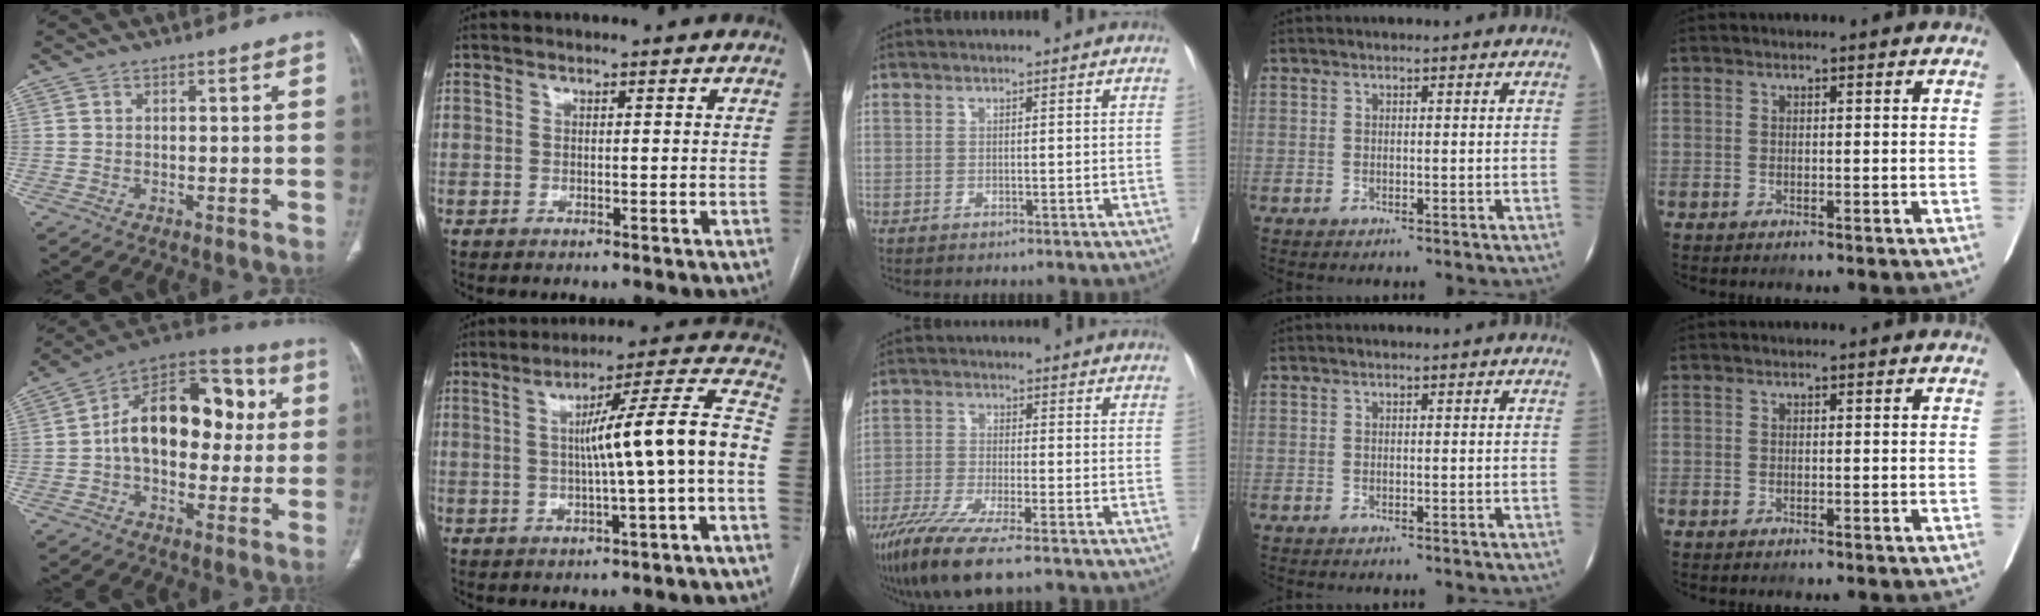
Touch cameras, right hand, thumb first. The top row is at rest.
{"thumb": {"total": 21.3, "force": [1.9, 13.5, 16.5], "torque": [-0.214, 0.039, 0.021]}, "index": {"total": 13.3, "force": [-1.1, -0.5, 13.2], "torque": [-0.184, 0.031, -0.018]}, "middle": {"total": 9.8, "force": [-7.0, 0.2, 6.9], "torque": [-0.119, -0.027, -0.122]}}